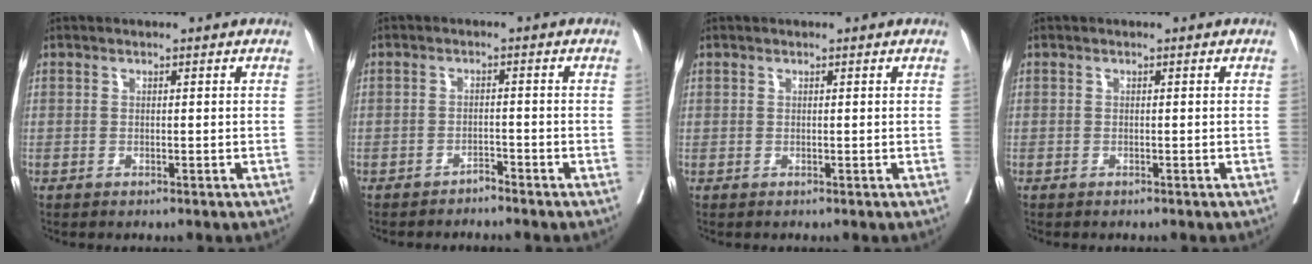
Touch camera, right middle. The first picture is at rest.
{"total": 2.6, "force": [-2.5, 0.2, 0.6], "torque": [0.000, -0.001, -0.038]}
{"total": 0.0}
{"total": 1.3, "force": [-1.2, 0.2, 0.5], "torque": [-0.005, 0.000, -0.017]}